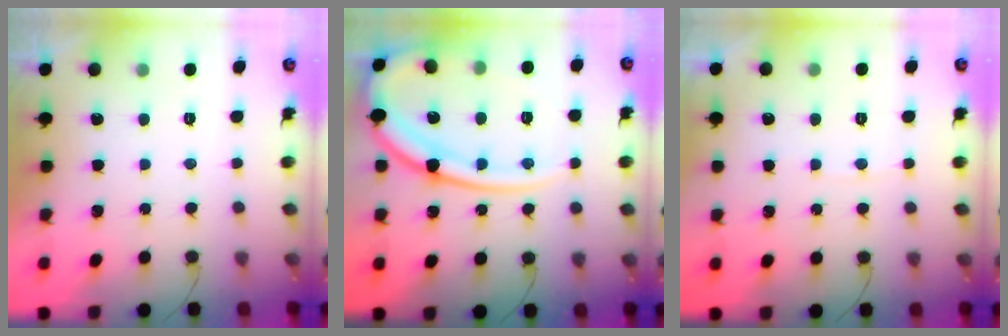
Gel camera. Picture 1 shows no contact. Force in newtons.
{"total": 19.5, "press": 19.4, "slide": 2.4}
{"total": 2.5, "press": 2.5, "slide": 0.3}